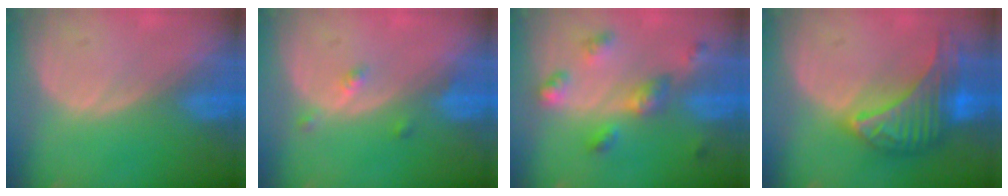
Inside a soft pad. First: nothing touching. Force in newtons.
{"total": 2.2, "press": 1.8, "slide": 1.3}
{"total": 6.4, "press": 5.7, "slide": 2.8}
{"total": 9.8, "press": 9.8, "slide": 0.5}